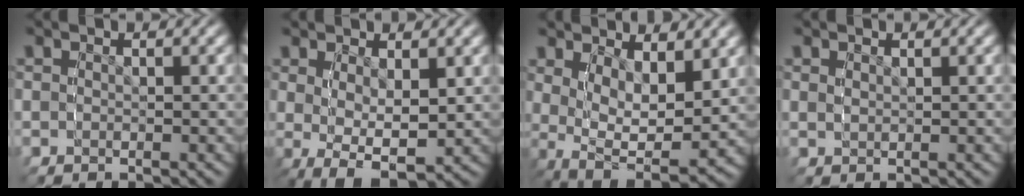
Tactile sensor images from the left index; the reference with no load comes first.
{"total": 5.5, "force": [-1.5, 2.9, 4.4], "torque": [-0.090, -0.033, -0.006]}
{"total": 7.5, "force": [-1.2, 5.1, 5.4], "torque": [-0.115, -0.058, 0.001]}
{"total": 0.9, "force": [0.8, -0.4, -0.1], "torque": [0.002, -0.004, 0.021]}